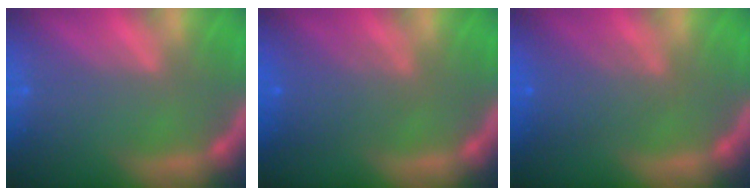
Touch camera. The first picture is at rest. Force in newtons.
{"total": 3.6}
{"total": 3.6}